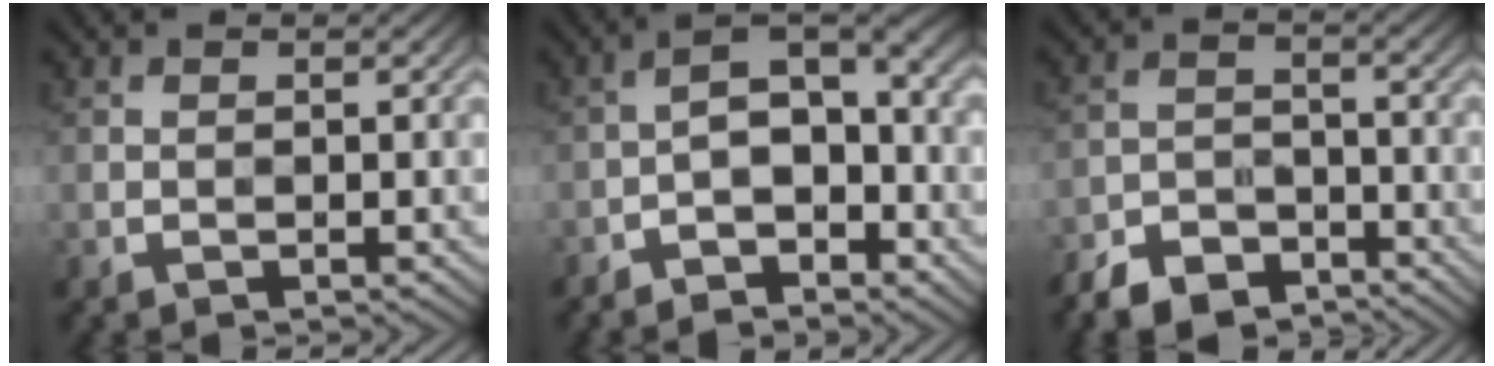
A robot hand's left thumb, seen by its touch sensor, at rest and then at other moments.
{"total": 6.6, "force": [-2.8, 3.0, 5.2], "torque": [-0.085, 0.005, -0.053]}
{"total": 7.4, "force": [-6.0, 3.2, 2.9], "torque": [-0.056, -0.008, -0.120]}